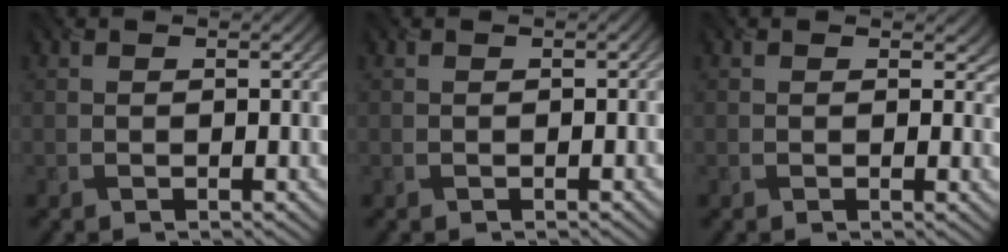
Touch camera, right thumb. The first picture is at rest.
{"total": 0.6, "force": [-0.4, 0.4, -0.1], "torque": [0.002, -0.005, -0.002]}
{"total": 1.5, "force": [0.4, 1.3, 0.5], "torque": [-0.007, -0.007, 0.006]}